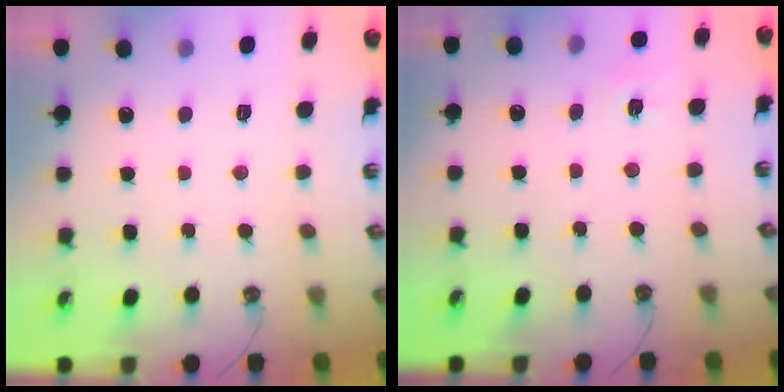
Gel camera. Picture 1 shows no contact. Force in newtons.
{"total": 5.4, "press": 5.4, "slide": 0.8}